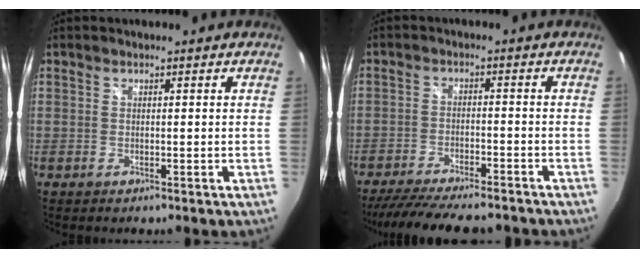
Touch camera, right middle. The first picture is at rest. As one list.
[{"total": 17.2, "force": [-14.7, 3.9, 8.0], "torque": [-0.158, -0.024, -0.220]}]